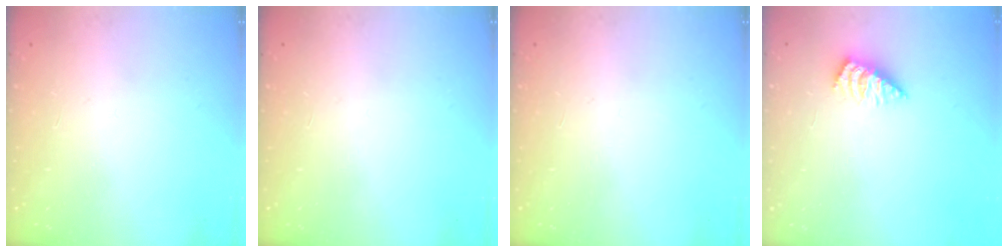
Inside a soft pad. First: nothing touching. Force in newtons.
{"total": 0.0}
{"total": 0.0}
{"total": 2.9, "press": 2.9, "slide": 0.3}